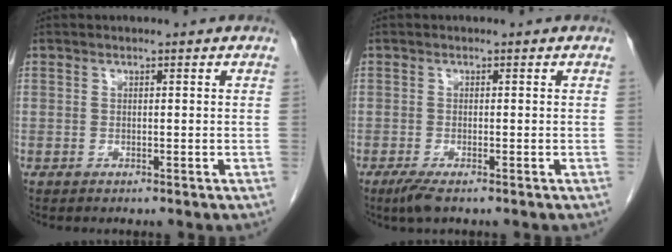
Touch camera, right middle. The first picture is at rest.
{"total": 2.4, "force": [-1.6, 0.3, 1.8], "torque": [-0.040, -0.007, -0.033]}